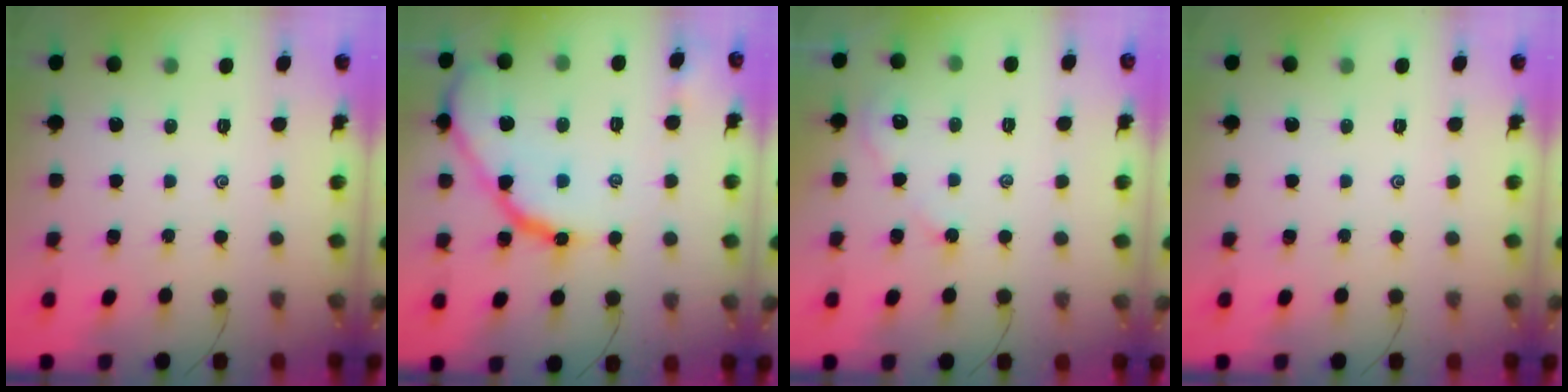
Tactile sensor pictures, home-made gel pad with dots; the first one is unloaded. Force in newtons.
{"total": 14.8, "press": 14.7, "slide": 1.1}
{"total": 2.5, "press": 2.4, "slide": 0.4}
{"total": 0.0}